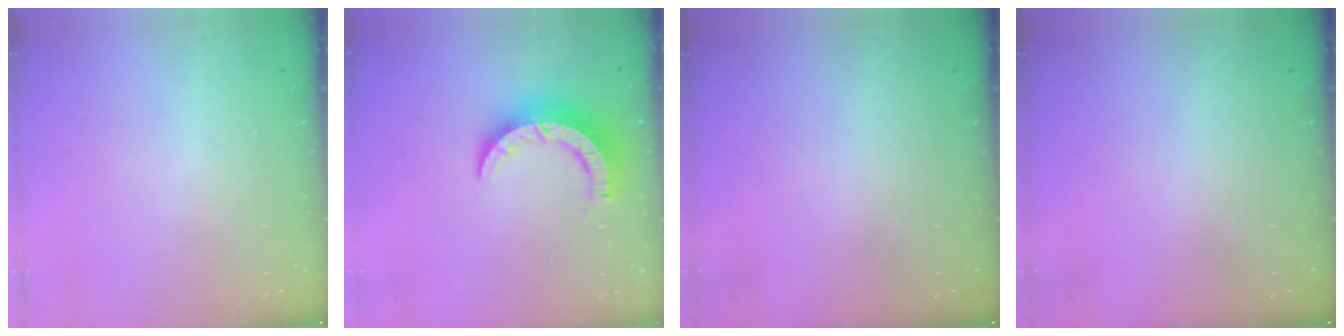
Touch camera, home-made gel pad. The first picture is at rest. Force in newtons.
{"total": 9.3, "press": 9.3, "slide": 0.8}
{"total": 0.0}
{"total": 0.0}